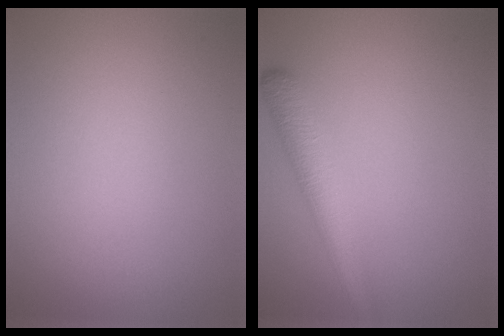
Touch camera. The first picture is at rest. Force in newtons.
{"total": 3.8, "press": 3.8, "slide": 0.1}